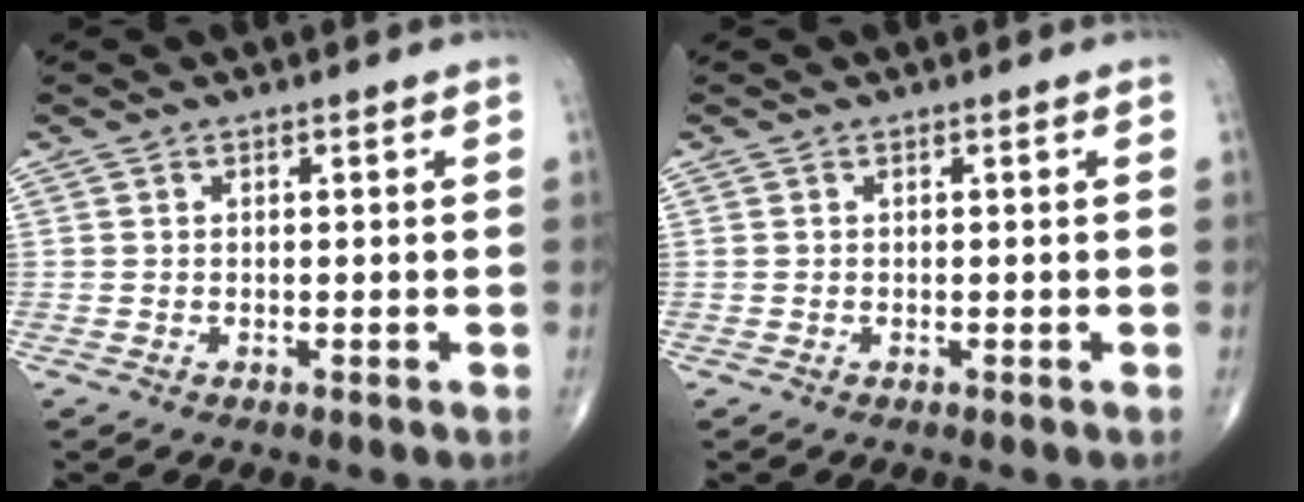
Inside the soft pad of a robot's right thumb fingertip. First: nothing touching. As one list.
[{"total": 0.0}]